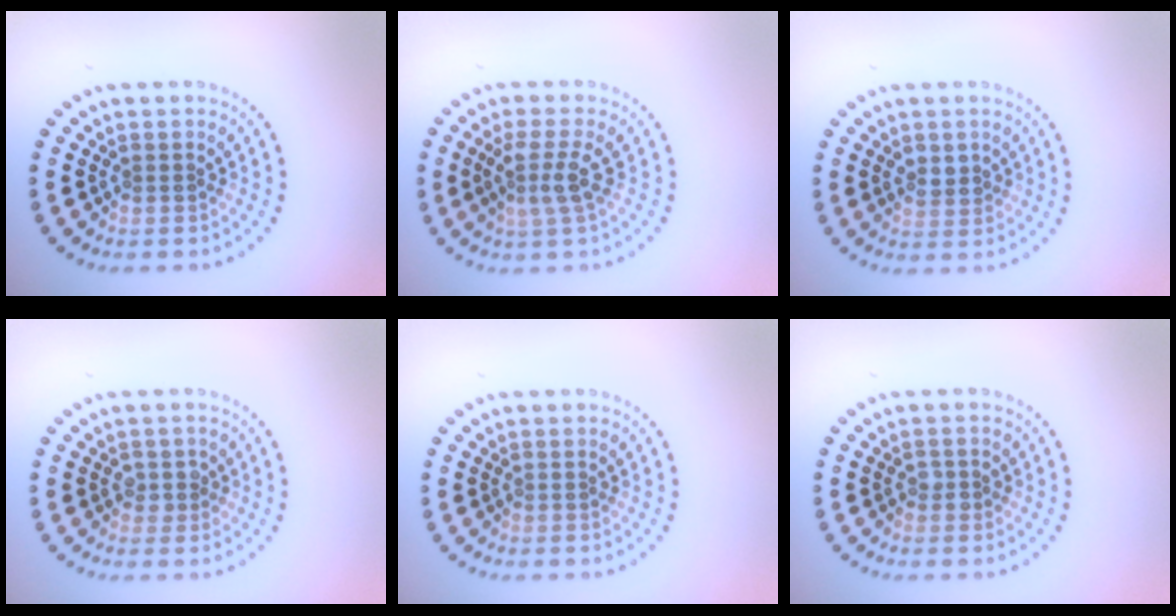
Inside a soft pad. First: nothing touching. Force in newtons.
{"total": 2.7, "press": 2.2, "slide": 1.6}
{"total": 1.6, "press": 1.6, "slide": 0.4}
{"total": 1.4, "press": 1.2, "slide": 0.7}
{"total": 0.0}
{"total": 1.0, "press": 1.0, "slide": 0.2}